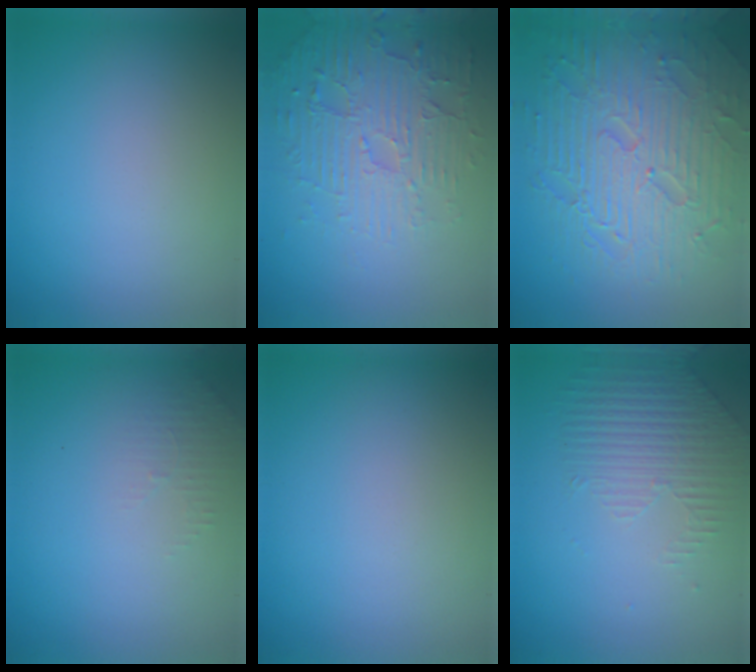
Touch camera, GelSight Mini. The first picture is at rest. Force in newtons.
{"total": 5.3, "press": 3.8, "slide": 3.7}
{"total": 9.1, "press": 6.3, "slide": 6.5}
{"total": 1.3, "press": 1.2, "slide": 0.3}
{"total": 0.0}
{"total": 1.7, "press": 1.3, "slide": 1.1}